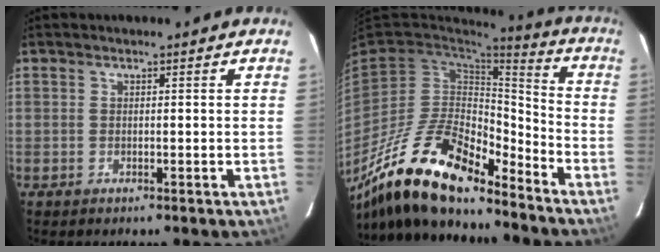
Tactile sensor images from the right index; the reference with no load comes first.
{"total": 20.8, "force": [-15.2, 6.9, 12.4], "torque": [-0.241, -0.020, -0.277]}